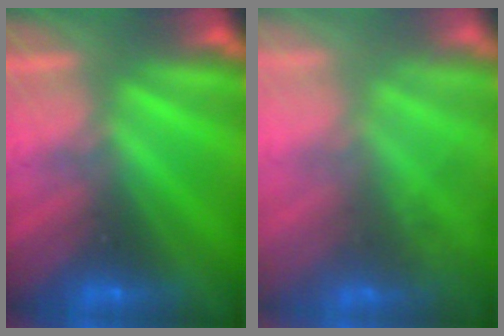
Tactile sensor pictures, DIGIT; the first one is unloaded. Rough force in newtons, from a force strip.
{"total": 7.0}